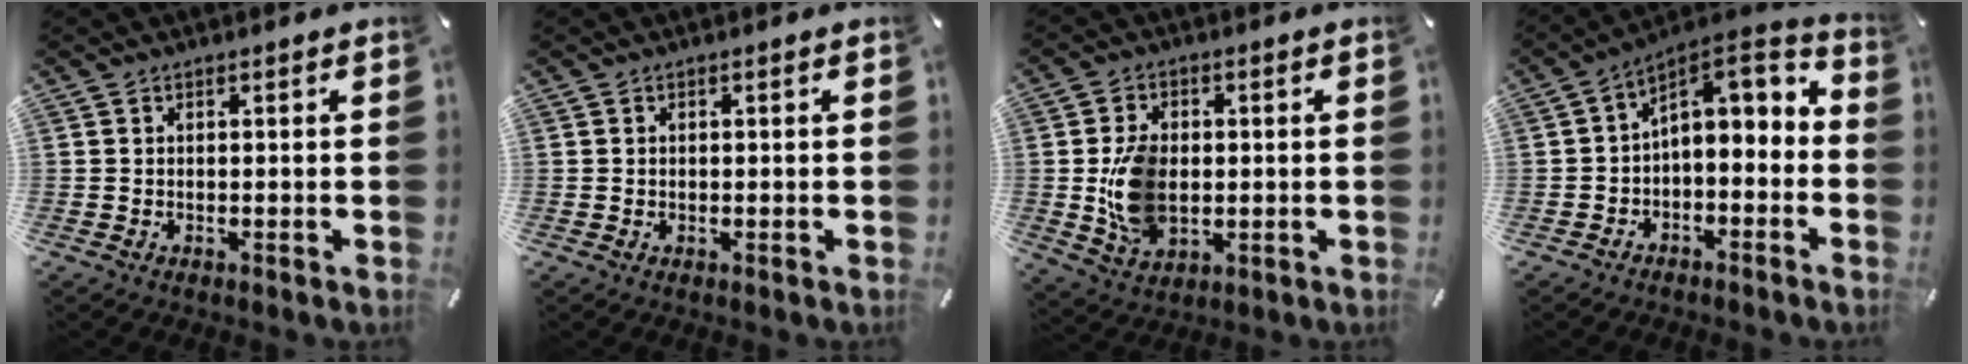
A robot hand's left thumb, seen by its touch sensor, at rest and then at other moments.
{"total": 0.0}
{"total": 10.5, "force": [-0.6, 7.6, 7.2], "torque": [-0.150, 0.002, -0.010]}
{"total": 4.7, "force": [1.0, 3.5, 2.9], "torque": [-0.034, -0.028, 0.009]}